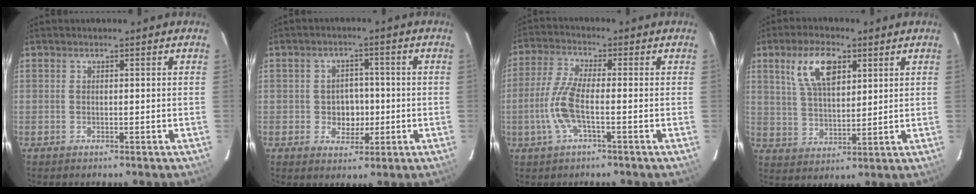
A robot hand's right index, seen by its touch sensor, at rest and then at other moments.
{"total": 5.0, "force": [-0.8, 4.3, 2.3], "torque": [-0.044, 0.012, -0.006]}
{"total": 8.1, "force": [-2.2, 1.5, 7.6], "torque": [-0.172, 0.000, -0.046]}
{"total": 10.1, "force": [4.7, 4.6, 7.7], "torque": [-0.148, 0.016, 0.091]}